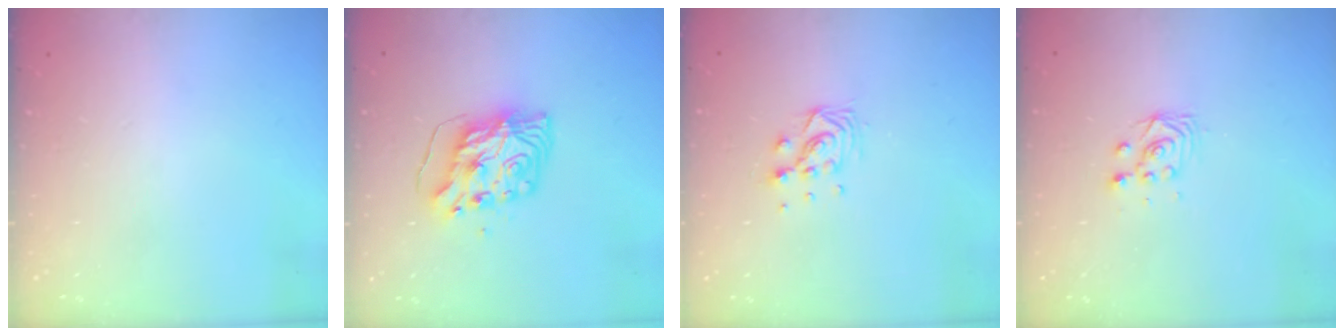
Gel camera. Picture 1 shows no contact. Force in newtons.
{"total": 8.3, "press": 8.3, "slide": 0.9}
{"total": 7.9, "press": 7.9, "slide": 0.5}
{"total": 2.8, "press": 2.5, "slide": 1.3}